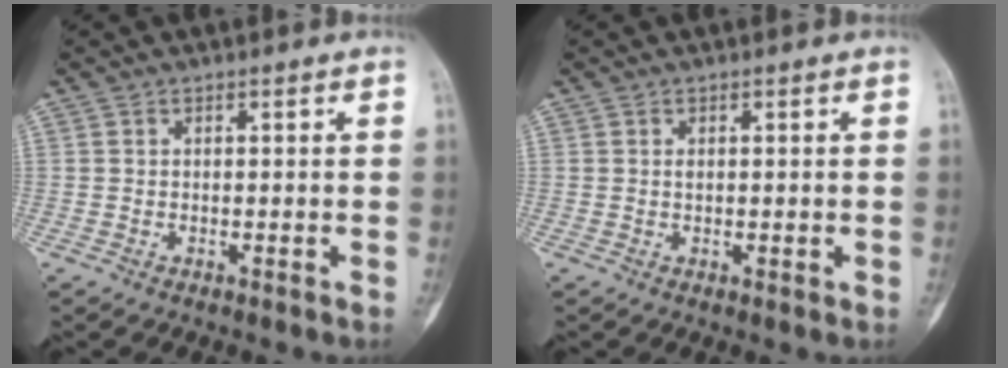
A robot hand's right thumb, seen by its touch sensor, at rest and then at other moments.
{"total": 1.2, "force": [0.2, 0.6, 1.1], "torque": [-0.017, -0.002, 0.004]}